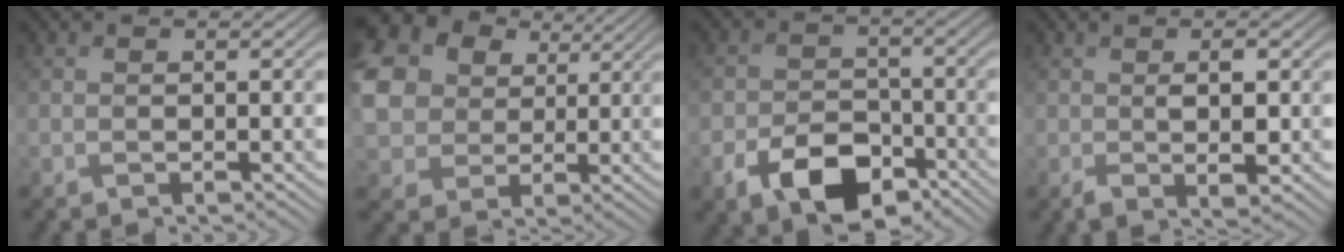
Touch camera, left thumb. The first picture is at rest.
{"total": 15.6, "force": [4.9, 12.8, 7.4], "torque": [-0.258, 0.025, 0.098]}
{"total": 8.2, "force": [-4.7, 4.8, 4.7], "torque": [-0.088, -0.007, -0.086]}
{"total": 3.7, "force": [0.1, 1.1, 3.6], "torque": [-0.072, -0.005, 0.004]}